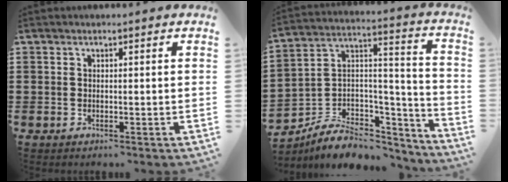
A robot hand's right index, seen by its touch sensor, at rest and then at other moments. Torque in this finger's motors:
{"motor_torque": [-0.34, 0.47, -1.05, -0.21]}